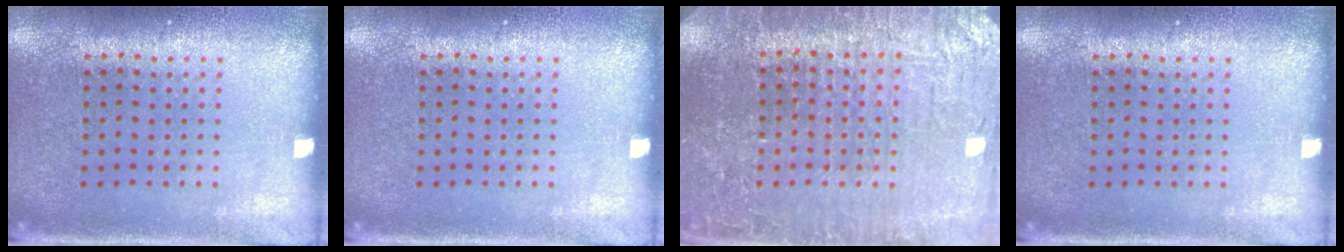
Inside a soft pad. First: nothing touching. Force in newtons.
{"total": 0.0}
{"total": 4.4, "press": 4.2, "slide": 1.4}
{"total": 0.0}